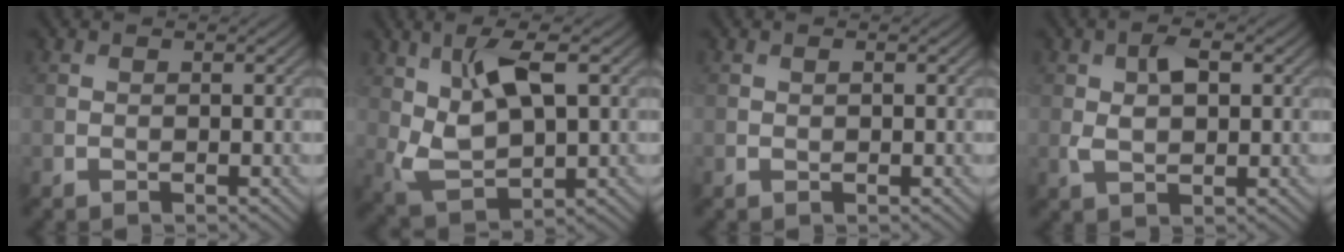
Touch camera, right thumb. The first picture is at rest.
{"total": 9.0, "force": [2.8, 4.2, 7.5], "torque": [-0.161, 0.001, 0.052]}
{"total": 0.6, "force": [0.1, 0.3, 0.5], "torque": [-0.008, 0.000, 0.002]}
{"total": 4.0, "force": [0.8, 2.3, 3.2], "torque": [-0.069, 0.001, 0.017]}